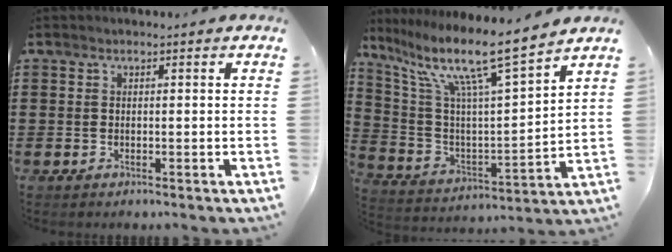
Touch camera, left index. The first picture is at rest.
{"total": 12.8, "force": [9.3, 1.1, 8.7], "torque": [-0.190, -0.058, 0.148]}